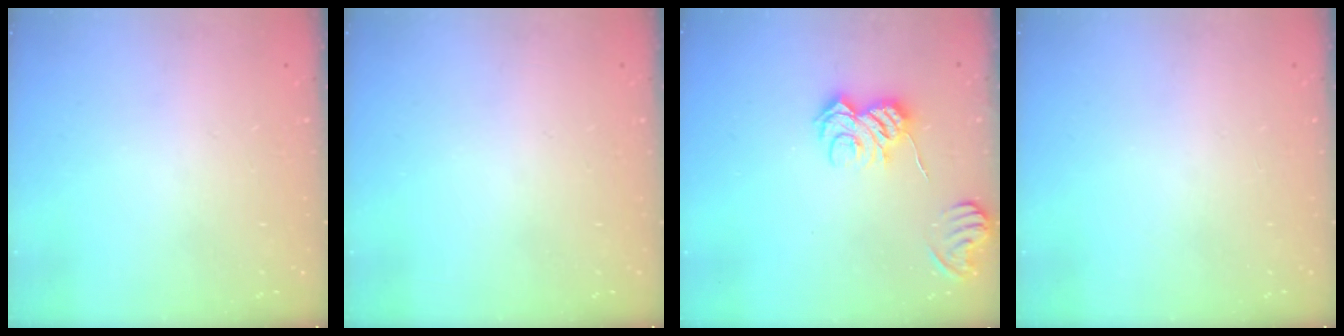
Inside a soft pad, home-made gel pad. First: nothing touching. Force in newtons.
{"total": 0.0}
{"total": 8.1, "press": 8.1, "slide": 0.6}
{"total": 0.0}